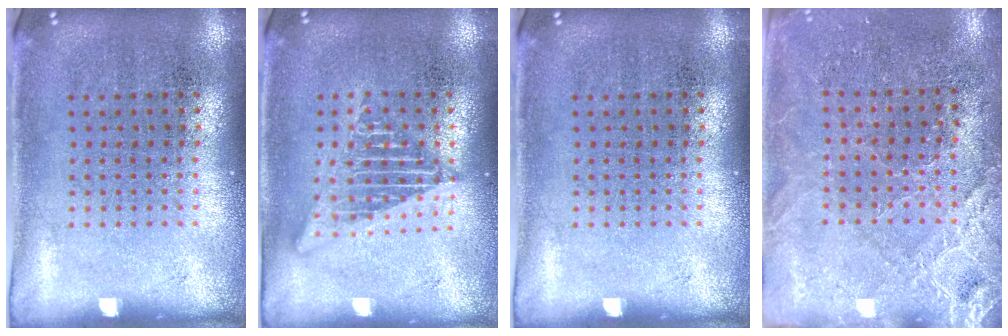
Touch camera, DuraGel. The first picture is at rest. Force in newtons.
{"total": 2.6, "press": 2.6, "slide": 0.3}
{"total": 0.0}
{"total": 2.8, "press": 2.8, "slide": 0.3}